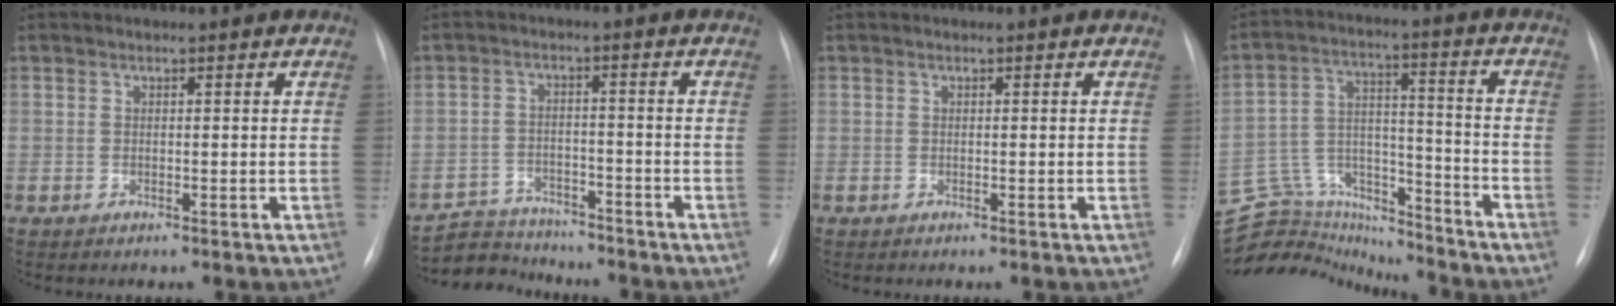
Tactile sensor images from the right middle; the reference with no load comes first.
{"total": 7.1, "force": [-6.9, 2.0, 0.0], "torque": [-0.003, 0.007, -0.115]}
{"total": 0.0}
{"total": 16.8, "force": [-16.4, 3.3, 1.5], "torque": [-0.038, 0.053, -0.266]}